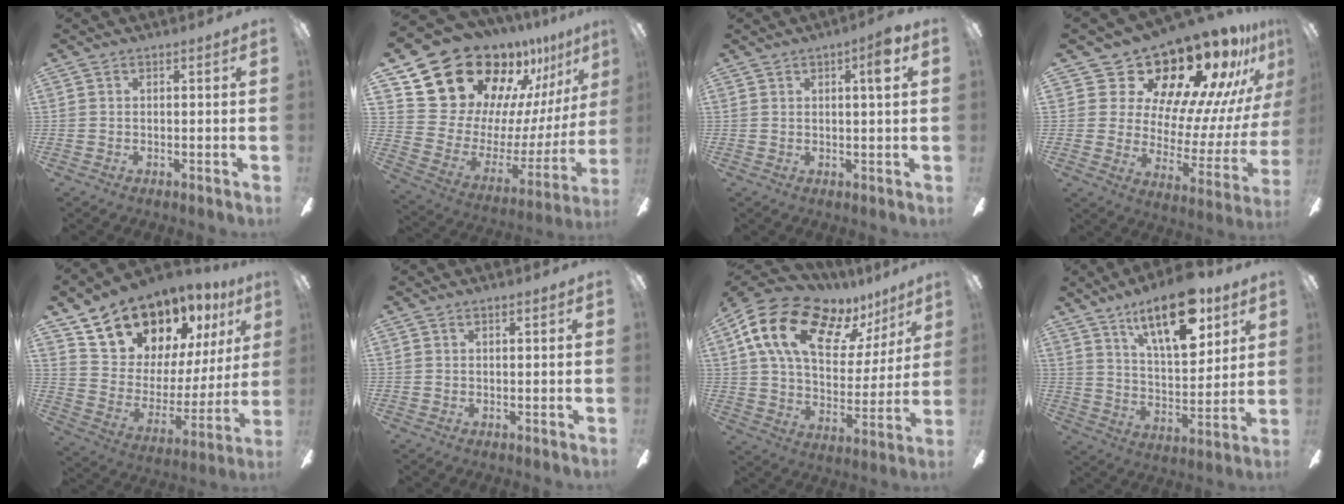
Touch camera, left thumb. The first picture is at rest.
{"total": 23.9, "force": [18.9, 12.4, 7.9], "torque": [-0.140, -0.142, 0.365]}
{"total": 4.5, "force": [2.1, 0.7, 3.9], "torque": [-0.057, -0.005, 0.028]}
{"total": 21.4, "force": [17.7, 8.7, 8.3], "torque": [-0.121, -0.145, 0.311]}
{"total": 17.8, "force": [14.8, 8.8, 4.8], "torque": [-0.097, -0.114, 0.281]}
{"total": 1.1, "force": [0.7, 0.4, 0.7], "torque": [-0.016, 0.001, 0.013]}
{"total": 20.4, "force": [12.2, 10.7, 12.4], "torque": [-0.216, -0.054, 0.217]}
{"total": 19.4, "force": [11.9, 8.1, 13.0], "torque": [-0.206, -0.049, 0.195]}